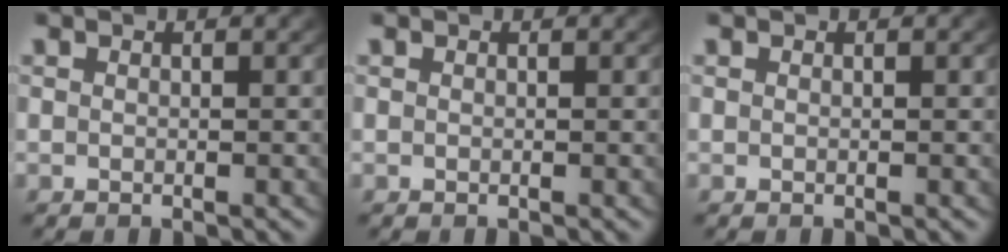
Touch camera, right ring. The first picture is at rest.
{"total": 0.0}
{"total": 0.0}